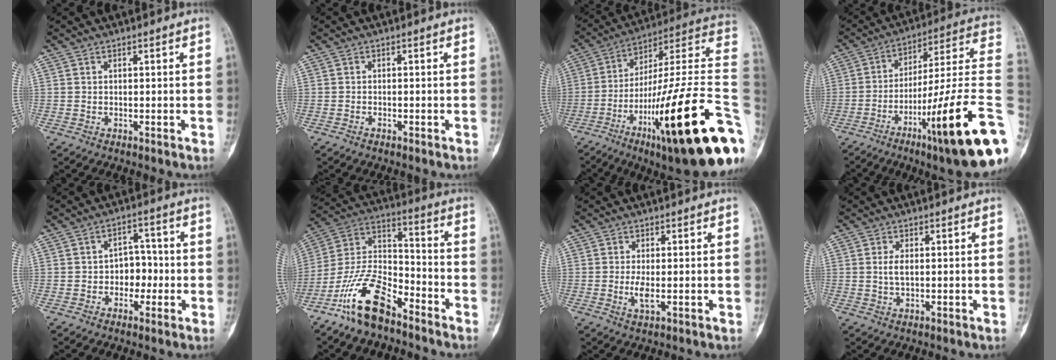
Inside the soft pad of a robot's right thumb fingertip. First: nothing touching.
{"total": 0.5, "force": [-0.4, 0.2, 0.3], "torque": [-0.010, 0.002, -0.008]}
{"total": 33.1, "force": [-10.1, 5.8, 31.0], "torque": [-0.391, 0.059, -0.164]}
{"total": 25.0, "force": [-8.1, 2.4, 23.5], "torque": [-0.306, 0.048, -0.121]}
{"total": 5.5, "force": [-1.2, 4.2, 3.4], "torque": [-0.016, 0.024, -0.026]}
{"total": 15.0, "force": [-10.3, 6.2, 9.0], "torque": [-0.169, 0.075, -0.202]}
{"total": 2.8, "force": [-0.4, 1.0, 2.6], "torque": [-0.063, -0.007, -0.007]}
{"total": 2.3, "force": [0.2, 1.1, 2.0], "torque": [-0.043, -0.002, 0.003]}